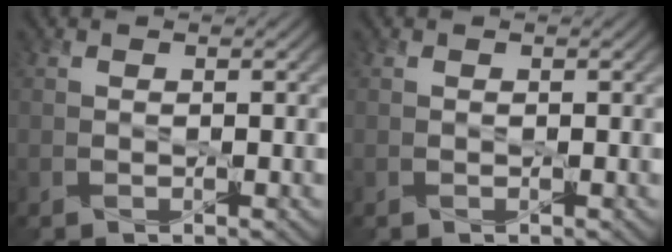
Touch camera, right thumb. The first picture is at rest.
{"total": 0.0}